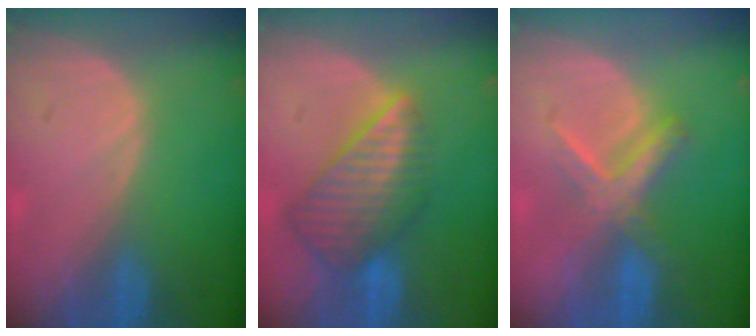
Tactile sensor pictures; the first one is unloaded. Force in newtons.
{"total": 8.8, "press": 7.6, "slide": 4.4}
{"total": 5.5, "press": 5.4, "slide": 1.1}